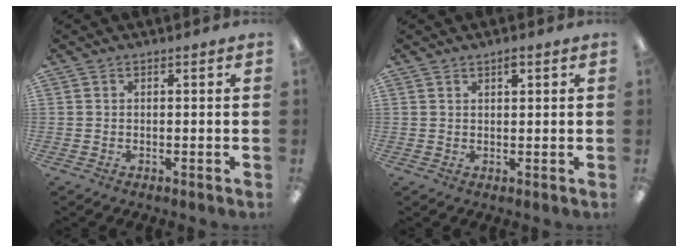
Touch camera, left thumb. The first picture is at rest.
{"total": 1.7, "force": [1.2, 0.5, 1.0], "torque": [-0.014, -0.004, 0.020]}